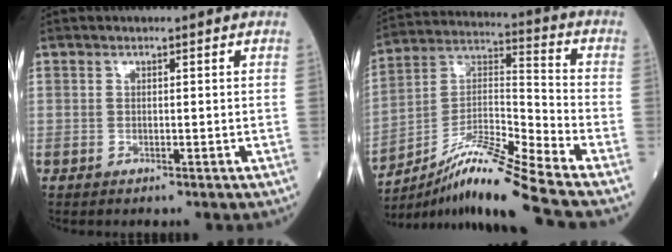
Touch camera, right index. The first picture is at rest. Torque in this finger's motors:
{"motor_torque": [-0.30, -0.38, 0.27, 0.04]}